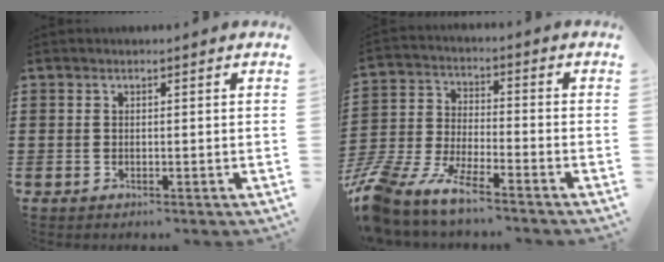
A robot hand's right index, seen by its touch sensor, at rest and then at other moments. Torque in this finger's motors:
{"motor_torque": [2.14, 0.00, 1.05, 0.21]}